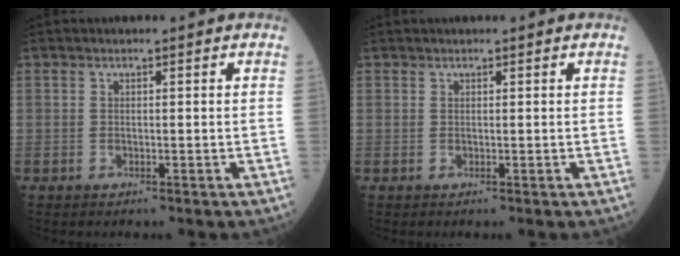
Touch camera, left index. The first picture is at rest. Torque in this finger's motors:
{"motor_torque": [0.08, -0.03, -0.03, 0.00]}